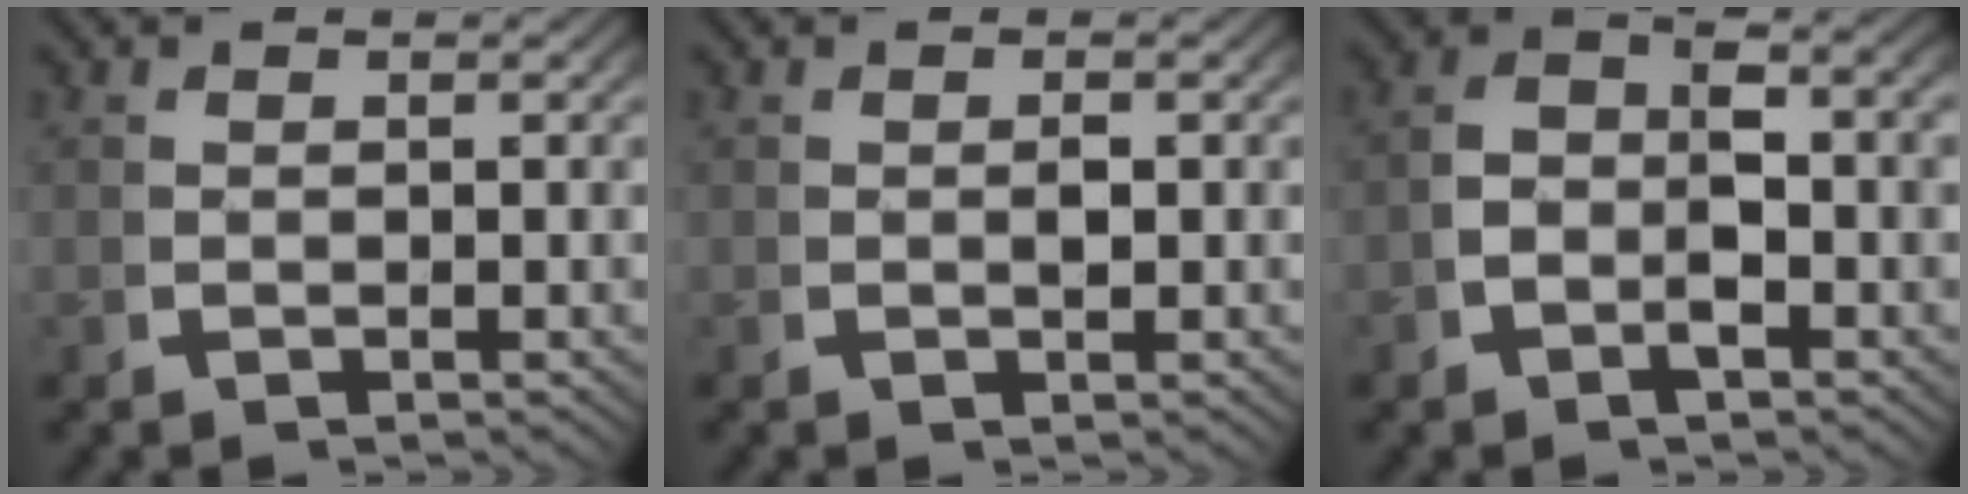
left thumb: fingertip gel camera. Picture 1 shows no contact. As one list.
[{"total": 0.9, "force": [0.0, 0.5, 0.8], "torque": [-0.013, -0.002, 0.001]}, {"total": 4.8, "force": [-0.6, 2.9, 3.7], "torque": [-0.070, -0.009, -0.011]}]